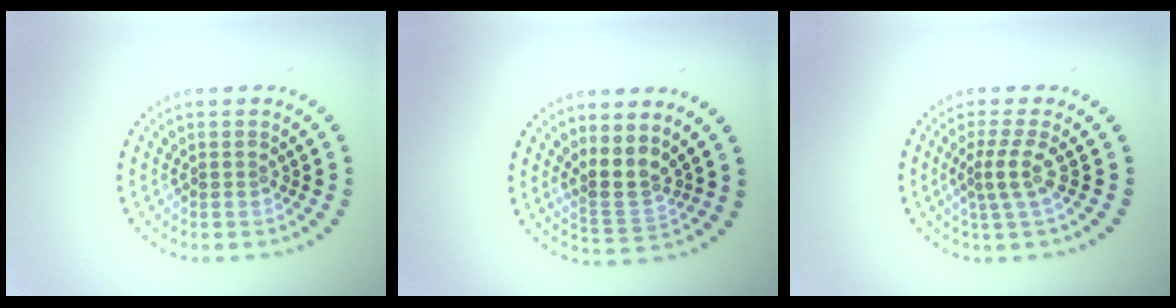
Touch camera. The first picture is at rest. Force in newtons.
{"total": 2.7, "press": 2.0, "slide": 1.7}
{"total": 2.5, "press": 1.6, "slide": 2.0}